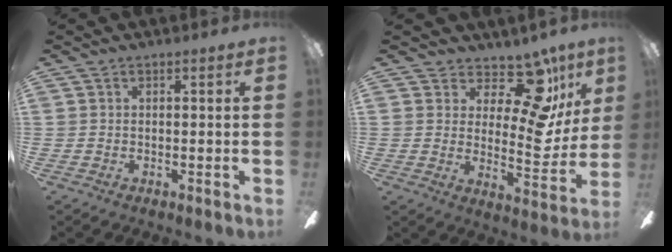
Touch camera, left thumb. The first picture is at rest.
{"total": 15.9, "force": [9.9, 7.2, 10.2], "torque": [-0.142, -0.073, 0.171]}